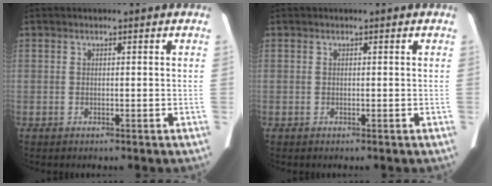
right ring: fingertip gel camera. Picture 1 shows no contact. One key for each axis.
{"total": 0.0}